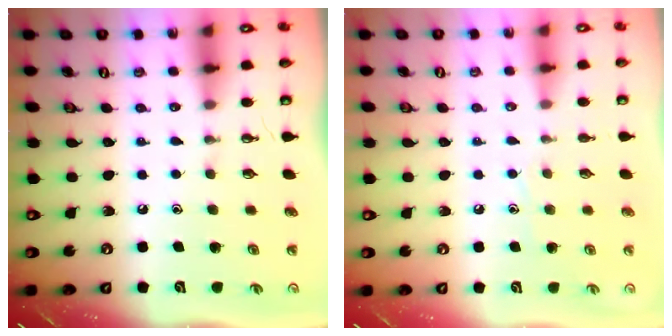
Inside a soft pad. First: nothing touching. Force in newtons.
{"total": 5.5, "press": 5.5, "slide": 0.5}